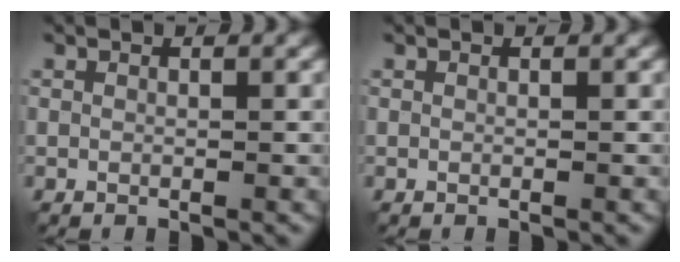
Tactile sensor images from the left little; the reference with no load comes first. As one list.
[{"total": 0.0}]